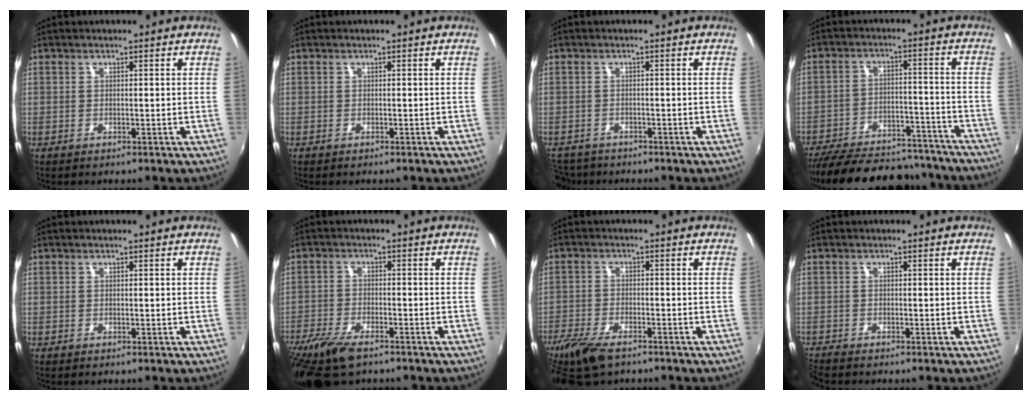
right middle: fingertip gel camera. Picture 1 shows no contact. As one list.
[{"total": 0.0}, {"total": 5.5, "force": [-4.8, 2.4, 1.3], "torque": [-0.047, -0.014, -0.083]}, {"total": 26.3, "force": [-22.7, 8.3, 10.4], "torque": [-0.209, 0.004, -0.302]}, {"total": 0.0}, {"total": 12.1, "force": [-8.7, 4.4, 7.1], "torque": [-0.171, -0.036, -0.164]}, {"total": 10.4, "force": [-7.8, 3.8, 5.8], "torque": [-0.146, -0.029, -0.147]}, {"total": 2.4, "force": [-2.3, 0.2, 0.7], "torque": [-0.022, -0.015, -0.047]}]